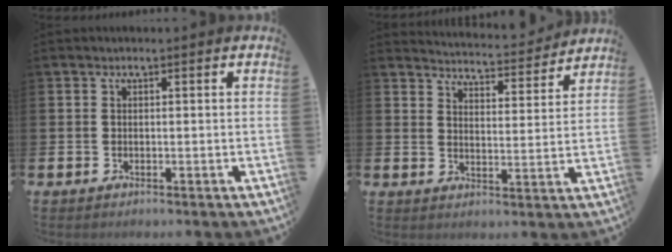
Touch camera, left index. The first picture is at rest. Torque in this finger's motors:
{"motor_torque": [0.54, -0.75, 0.24, 0.04]}